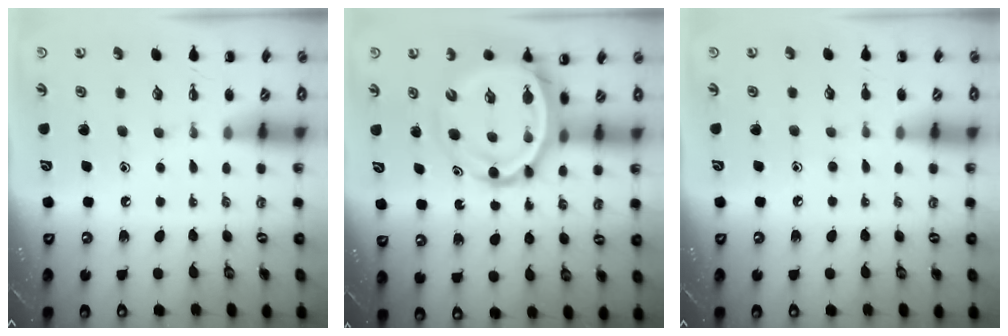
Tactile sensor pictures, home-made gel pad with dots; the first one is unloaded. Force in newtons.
{"total": 10.3, "press": 9.9, "slide": 2.8}
{"total": 4.6, "press": 4.3, "slide": 1.7}